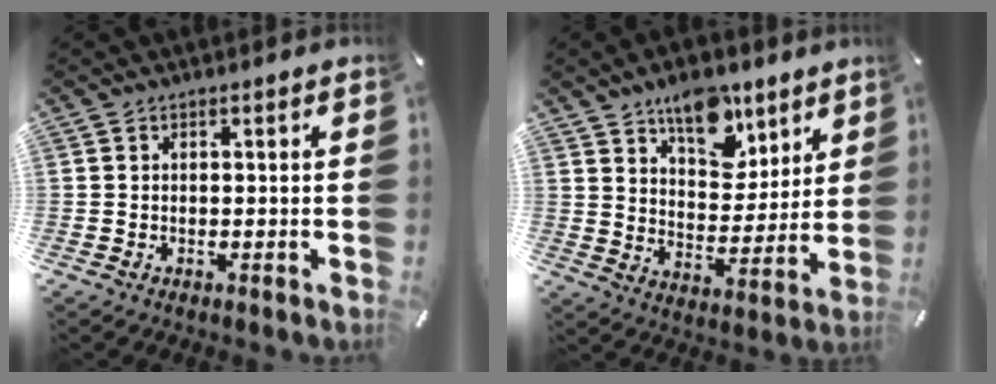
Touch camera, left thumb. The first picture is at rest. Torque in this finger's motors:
{"motor_torque": [1.99, 1.94, 1.24, -1.53, 0.13]}